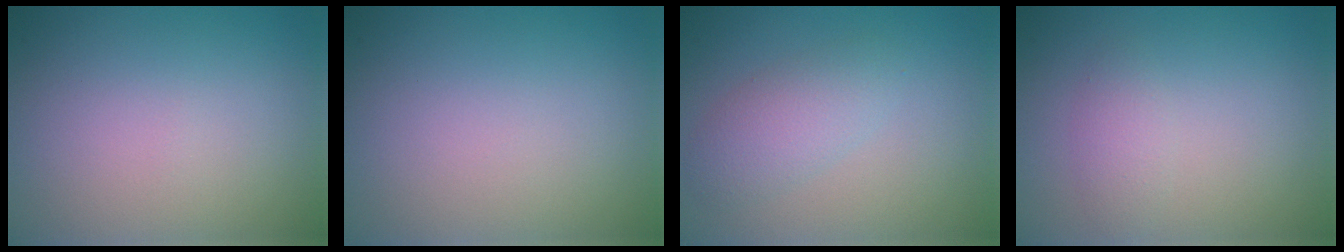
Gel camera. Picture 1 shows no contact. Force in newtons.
{"total": 0.0}
{"total": 2.8, "press": 2.8, "slide": 0.1}
{"total": 1.5, "press": 1.5, "slide": 0.0}